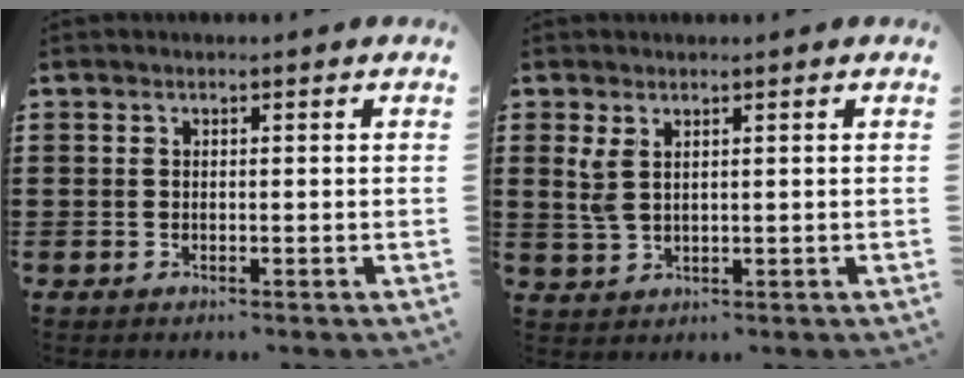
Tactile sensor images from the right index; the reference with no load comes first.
{"total": 3.1, "force": [1.5, 1.4, 2.4], "torque": [-0.059, 0.003, 0.024]}